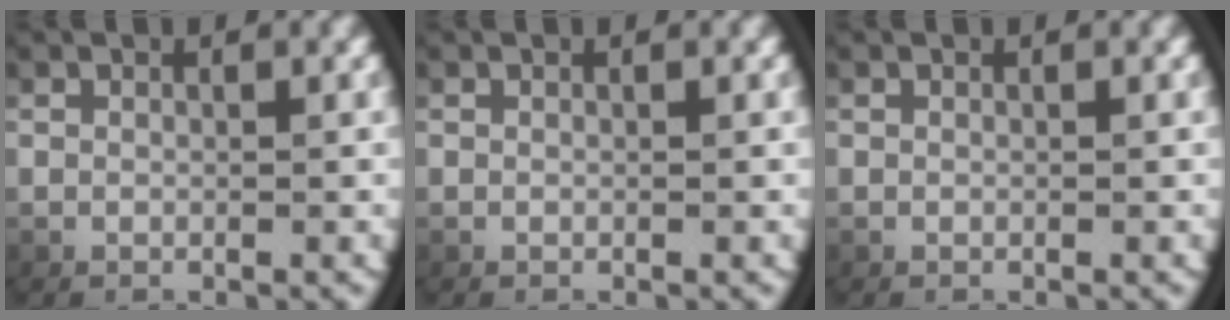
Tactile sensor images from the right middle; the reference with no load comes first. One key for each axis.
{"total": 0.0}
{"total": 0.0}